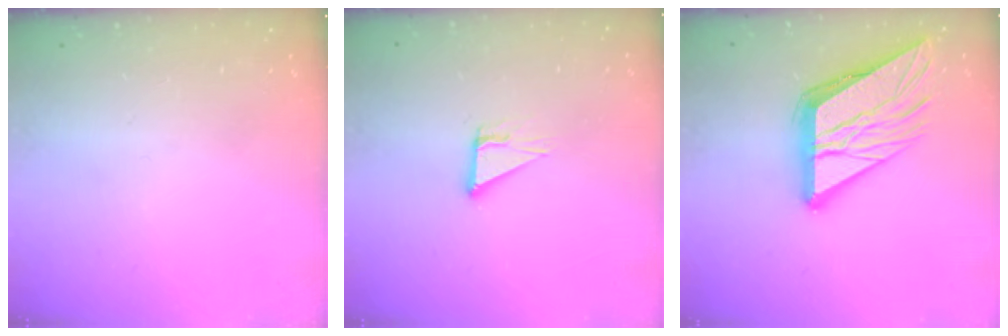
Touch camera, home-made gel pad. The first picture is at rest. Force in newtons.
{"total": 4.6, "press": 4.6, "slide": 0.2}
{"total": 17.6, "press": 17.4, "slide": 2.1}